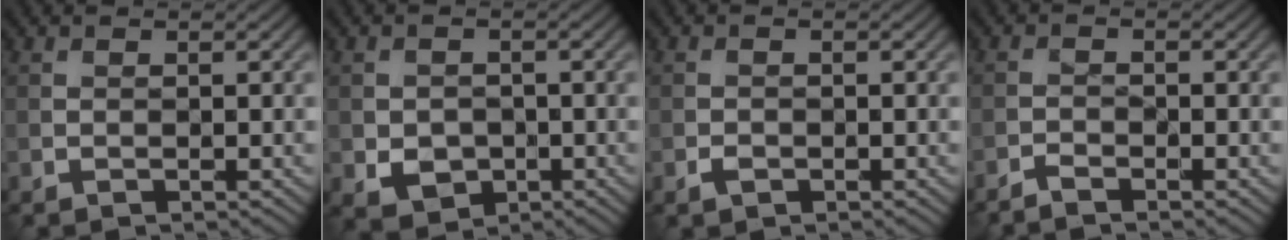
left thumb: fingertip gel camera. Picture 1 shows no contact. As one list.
[{"total": 3.7, "force": [-1.1, 3.0, 1.9], "torque": [-0.042, -0.010, -0.018]}, {"total": 1.0, "force": [-0.5, 0.6, 0.5], "torque": [-0.009, 0.000, -0.012]}, {"total": 1.7, "force": [-1.6, 0.2, 0.5], "torque": [-0.013, -0.001, -0.037]}]